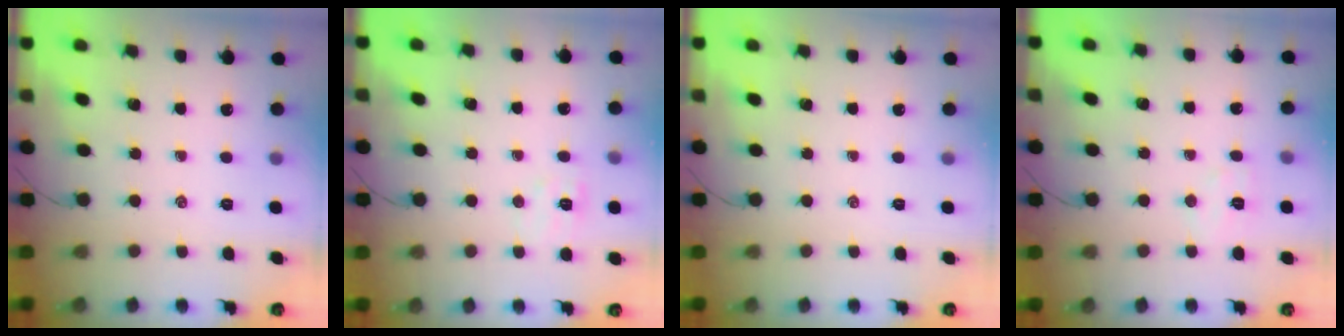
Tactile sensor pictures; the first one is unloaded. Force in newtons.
{"total": 5.4, "press": 5.3, "slide": 1.1}
{"total": 0.0}
{"total": 5.3, "press": 5.2, "slide": 0.9}